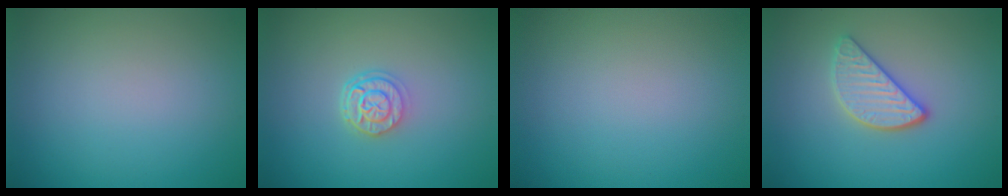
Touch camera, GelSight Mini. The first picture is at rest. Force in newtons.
{"total": 2.6, "press": 2.1, "slide": 1.5}
{"total": 0.0}
{"total": 3.1, "press": 2.8, "slide": 1.4}